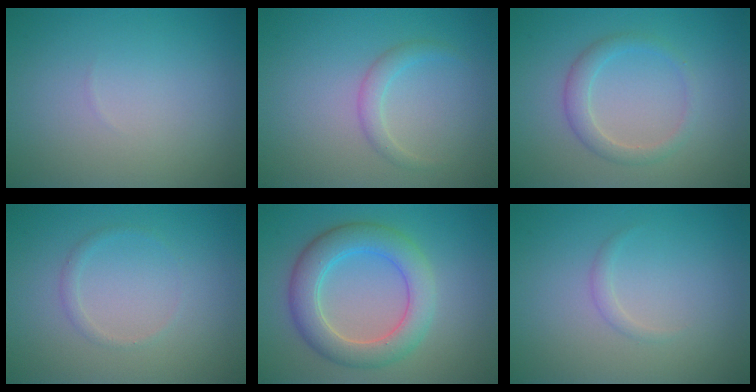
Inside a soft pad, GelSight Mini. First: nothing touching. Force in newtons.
{"total": 1.5, "press": 1.5, "slide": 0.1}
{"total": 2.2, "press": 2.2, "slide": 0.1}
{"total": 0.9, "press": 0.9, "slide": 0.0}
{"total": 5.0, "press": 5.0, "slide": 0.0}
{"total": 0.7, "press": 0.7, "slide": 0.0}